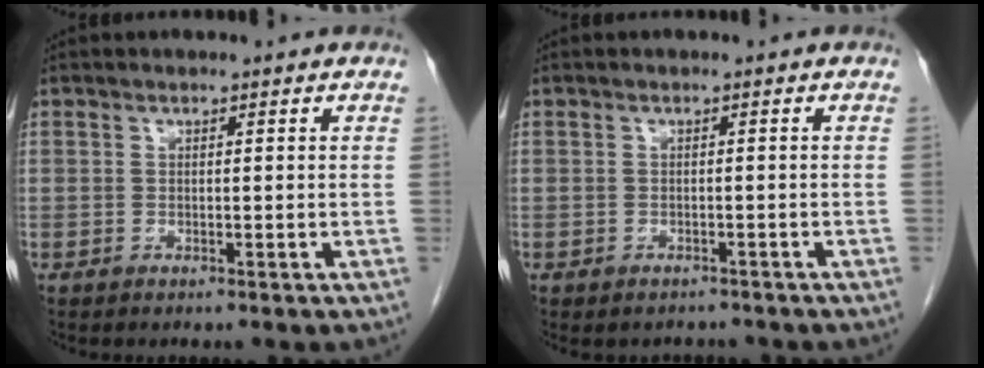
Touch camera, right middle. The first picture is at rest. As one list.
[{"total": 2.3, "force": [-1.9, 1.1, 0.1], "torque": [-0.003, 0.002, -0.027]}]